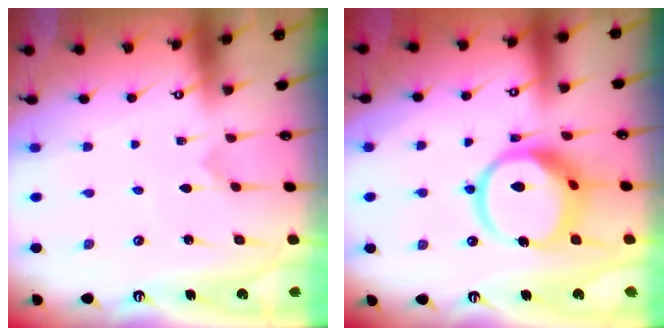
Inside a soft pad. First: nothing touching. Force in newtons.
{"total": 14.3, "press": 14.2, "slide": 1.7}